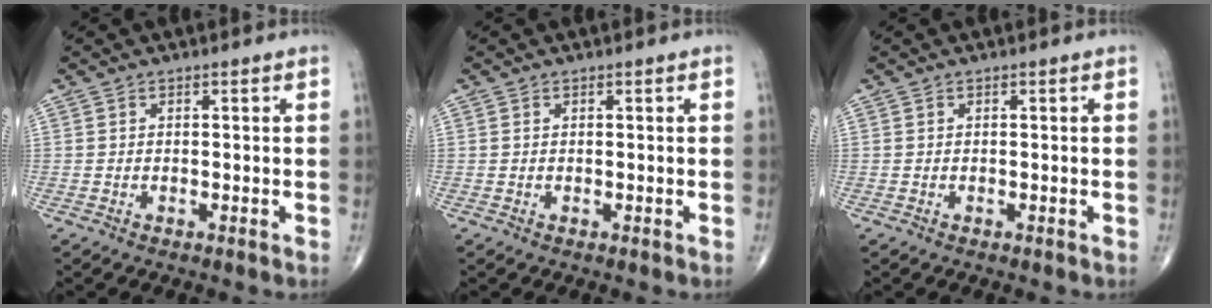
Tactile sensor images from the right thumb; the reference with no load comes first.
{"total": 0.0}
{"total": 0.0}